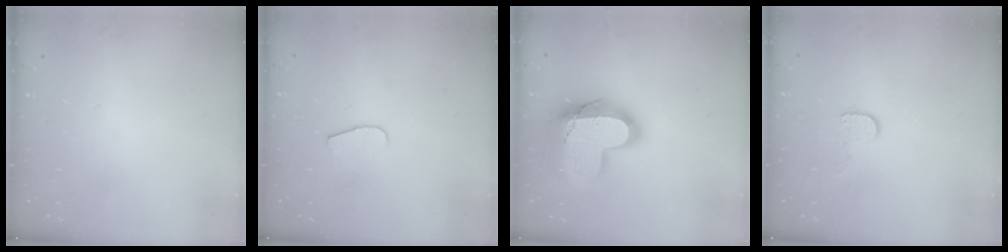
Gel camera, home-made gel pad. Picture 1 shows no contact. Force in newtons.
{"total": 5.5, "press": 5.5, "slide": 0.5}
{"total": 24.2, "press": 24.2, "slide": 1.6}
{"total": 5.4, "press": 5.3, "slide": 0.5}